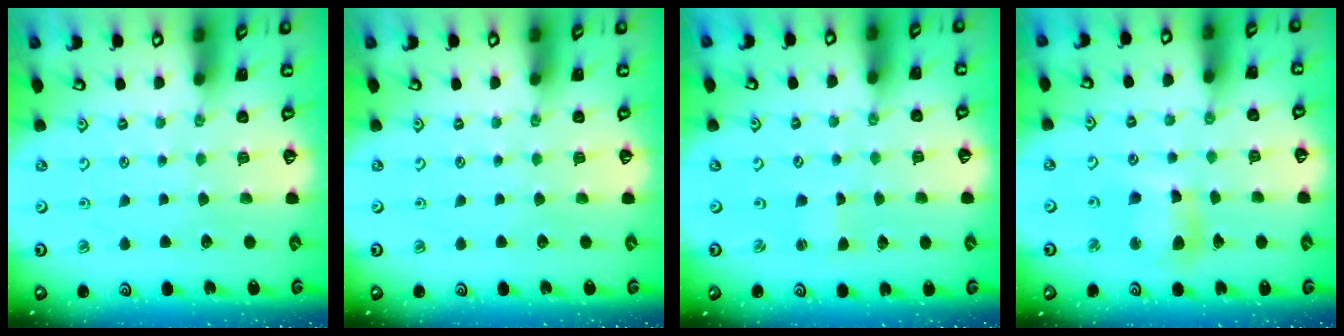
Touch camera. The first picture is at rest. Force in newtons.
{"total": 0.0}
{"total": 0.6, "press": 0.6, "slide": 0.0}
{"total": 8.9, "press": 8.9, "slide": 1.1}